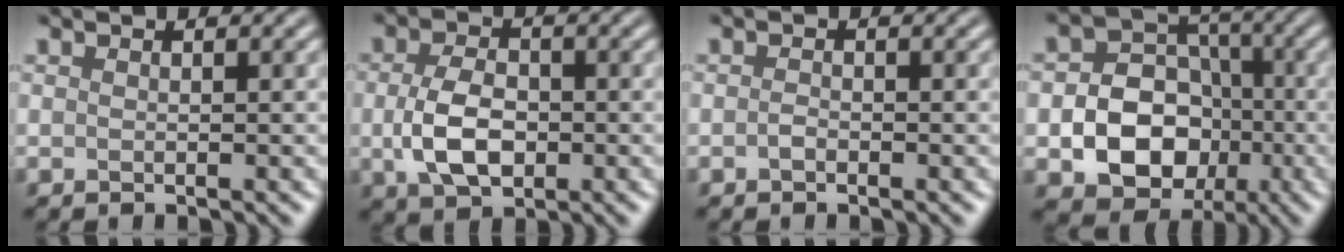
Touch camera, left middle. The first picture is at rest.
{"total": 4.9, "force": [-0.6, 3.1, 3.7], "torque": [-0.079, -0.005, -0.012]}
{"total": 0.6, "force": [-0.4, 0.3, 0.4], "torque": [-0.010, 0.001, -0.008]}
{"total": 8.8, "force": [-2.2, 7.2, 4.5], "torque": [-0.053, -0.011, -0.055]}